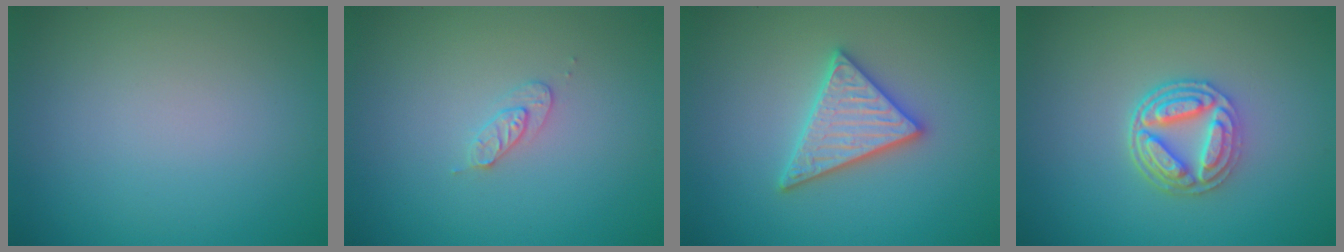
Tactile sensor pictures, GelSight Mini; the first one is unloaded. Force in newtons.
{"total": 1.4, "press": 1.4, "slide": 0.2}
{"total": 4.4, "press": 4.4, "slide": 0.4}
{"total": 4.6, "press": 3.7, "slide": 2.7}